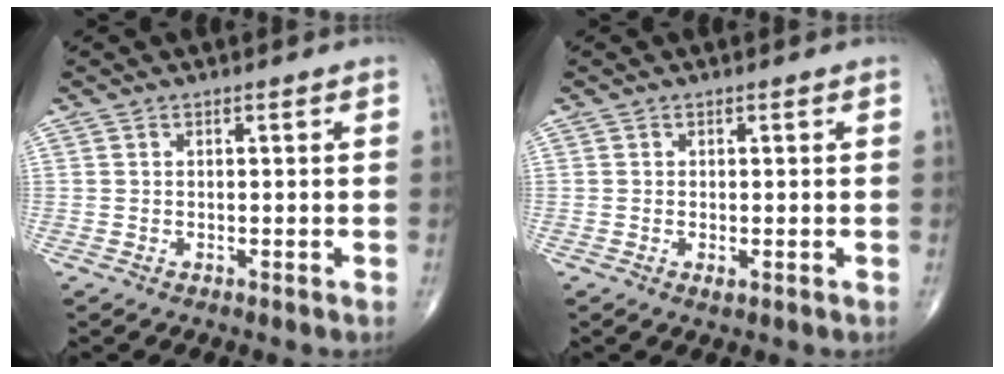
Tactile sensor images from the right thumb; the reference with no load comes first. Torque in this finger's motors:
{"motor_torque": [-0.09, 0.22, -0.34, 0.02, 0.03]}